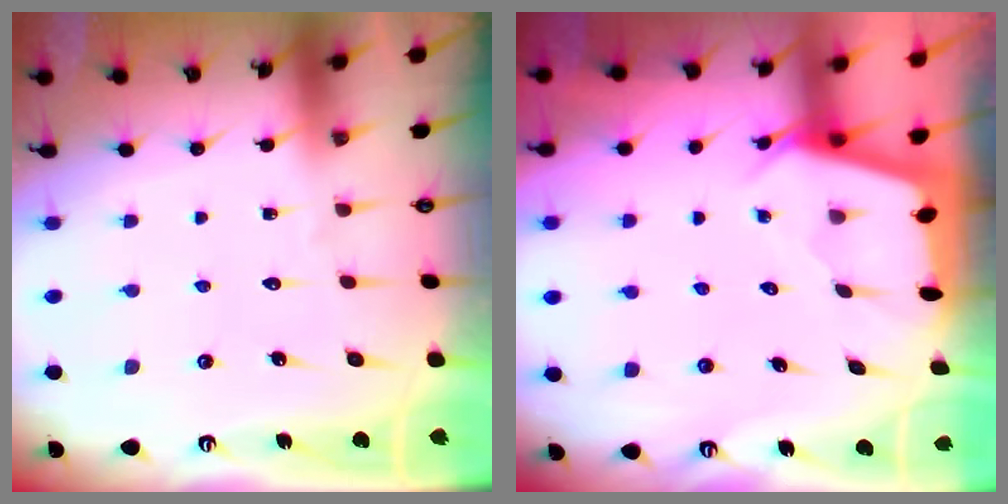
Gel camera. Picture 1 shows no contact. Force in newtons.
{"total": 2.6, "press": 2.5, "slide": 0.3}